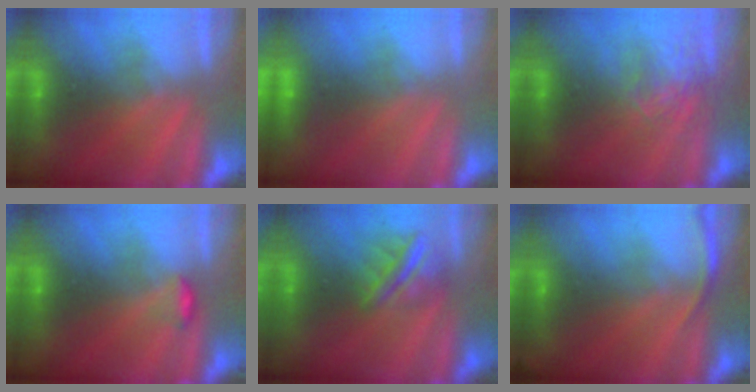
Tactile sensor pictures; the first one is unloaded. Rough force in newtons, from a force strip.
{"total": 1.9}
{"total": 2.6}
{"total": 2.8}
{"total": 2.9}
{"total": 2.8}